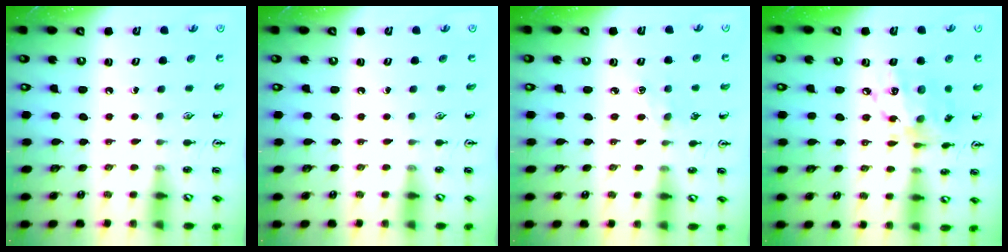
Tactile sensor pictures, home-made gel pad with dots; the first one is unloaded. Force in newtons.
{"total": 0.0}
{"total": 4.8, "press": 4.8, "slide": 0.5}
{"total": 13.4, "press": 13.3, "slide": 1.3}